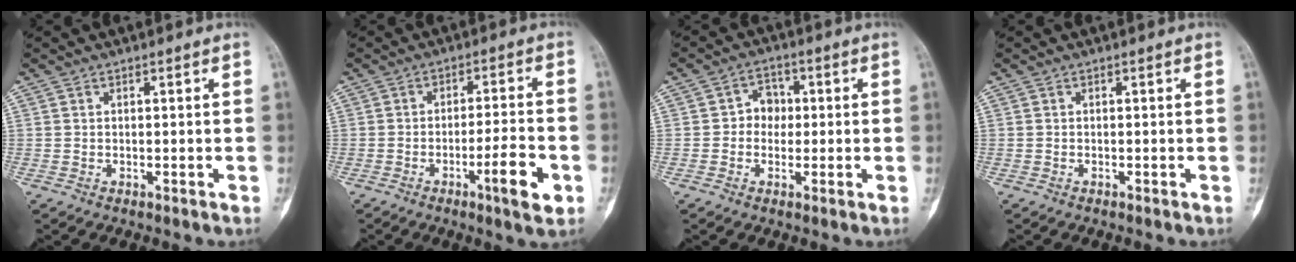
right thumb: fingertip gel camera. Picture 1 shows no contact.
{"total": 7.9, "force": [-3.3, 1.3, 7.1], "torque": [-0.108, 0.015, -0.047]}
{"total": 4.5, "force": [0.0, 3.9, 2.2], "torque": [-0.003, 0.012, -0.011]}
{"total": 0.0}